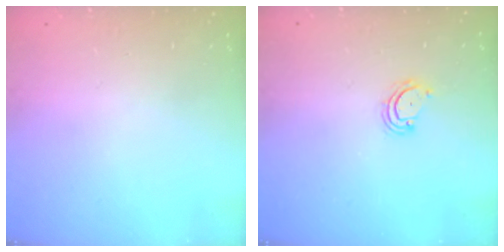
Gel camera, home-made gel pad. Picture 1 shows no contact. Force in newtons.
{"total": 4.5, "press": 4.5, "slide": 0.4}